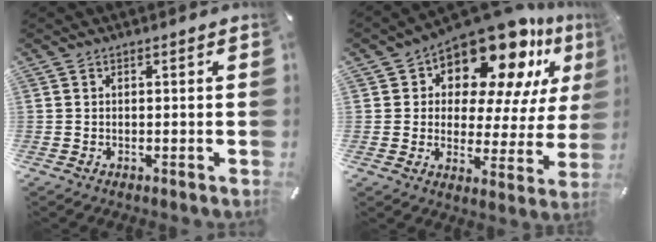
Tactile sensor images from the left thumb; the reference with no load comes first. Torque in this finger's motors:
{"motor_torque": [2.44, 2.57, 1.99, -0.70, 0.12]}